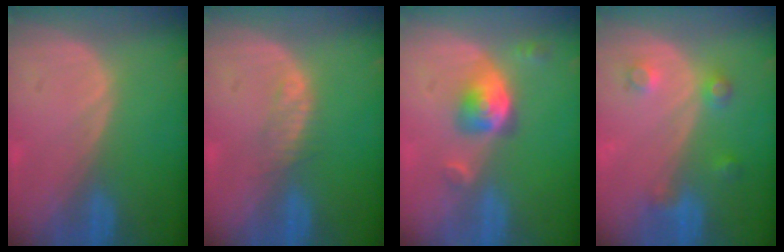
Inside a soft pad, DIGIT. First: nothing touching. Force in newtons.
{"total": 1.8, "press": 1.8, "slide": 0.1}
{"total": 5.2, "press": 4.7, "slide": 2.2}
{"total": 3.6, "press": 3.4, "slide": 1.3}